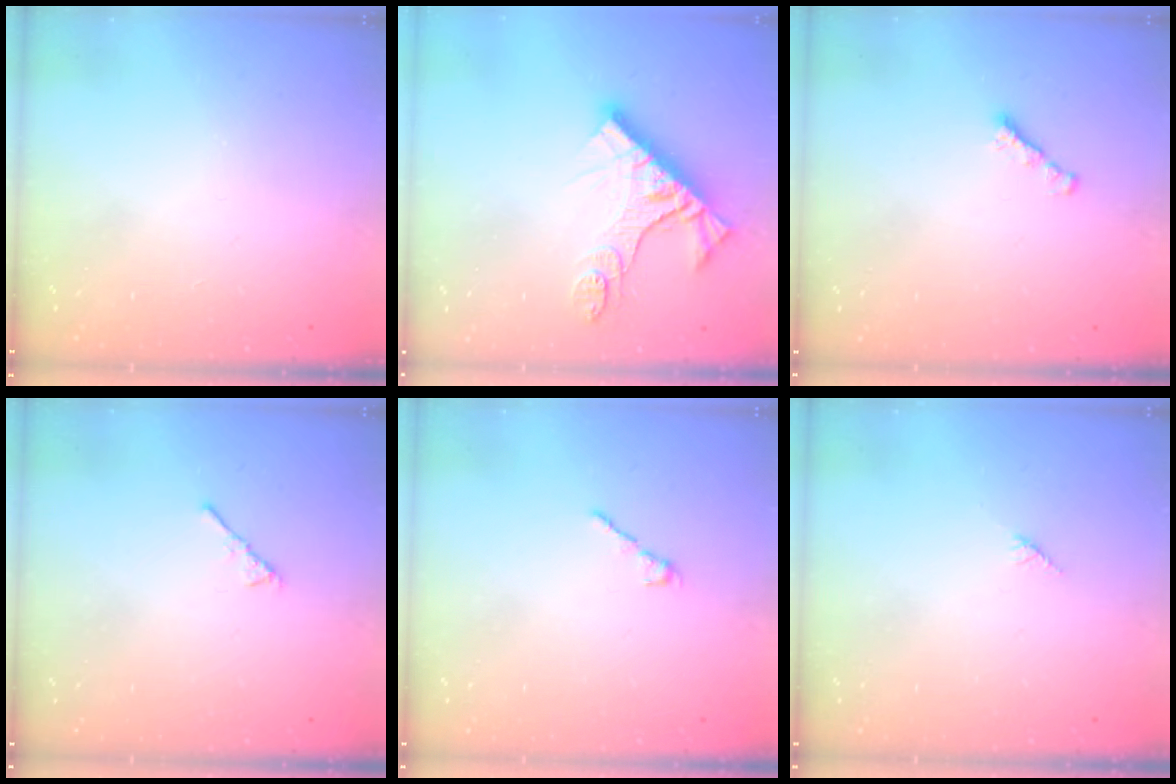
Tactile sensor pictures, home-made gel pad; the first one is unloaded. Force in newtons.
{"total": 12.8, "press": 12.7, "slide": 1.3}
{"total": 1.6, "press": 1.5, "slide": 0.5}
{"total": 2.9, "press": 2.8, "slide": 0.7}
{"total": 1.7, "press": 1.5, "slide": 0.6}
{"total": 2.7, "press": 2.7, "slide": 0.2}